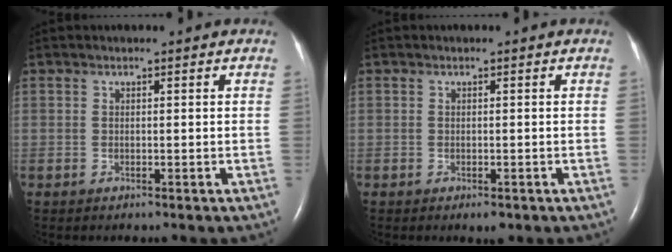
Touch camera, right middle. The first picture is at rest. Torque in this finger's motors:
{"motor_torque": [0.31, -0.16, -0.01, 0.00]}